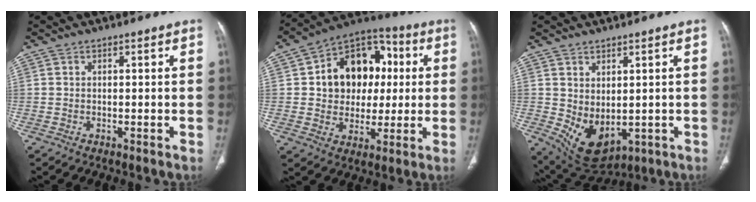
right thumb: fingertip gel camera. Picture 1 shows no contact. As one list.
[{"total": 17.3, "force": [2.6, 13.2, 10.9], "torque": [-0.115, 0.021, 0.039]}, {"total": 8.7, "force": [-0.5, 5.3, 6.9], "torque": [-0.106, -0.011, 0.023]}]